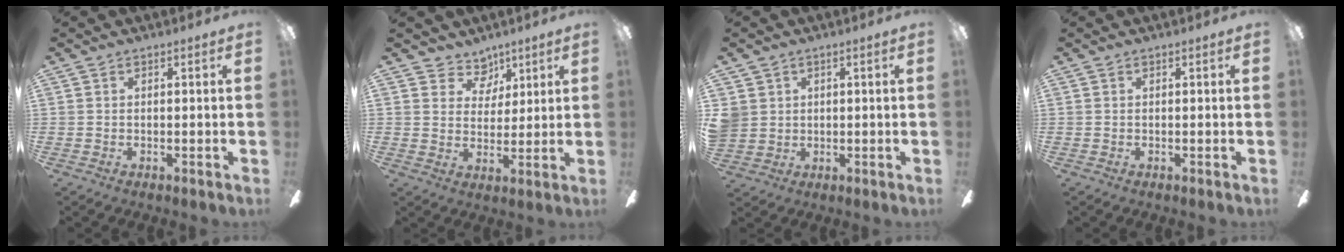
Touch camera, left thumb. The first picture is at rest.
{"total": 6.6, "force": [4.7, 4.5, 0.9], "torque": [-0.011, -0.029, 0.086]}
{"total": 4.3, "force": [1.2, 4.1, 0.7], "torque": [-0.023, 0.005, 0.022]}
{"total": 0.0}